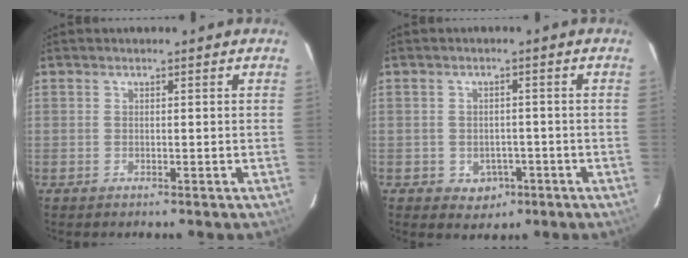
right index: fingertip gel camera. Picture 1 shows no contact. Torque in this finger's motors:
{"motor_torque": [-0.05, -0.15, -0.50, -0.13]}